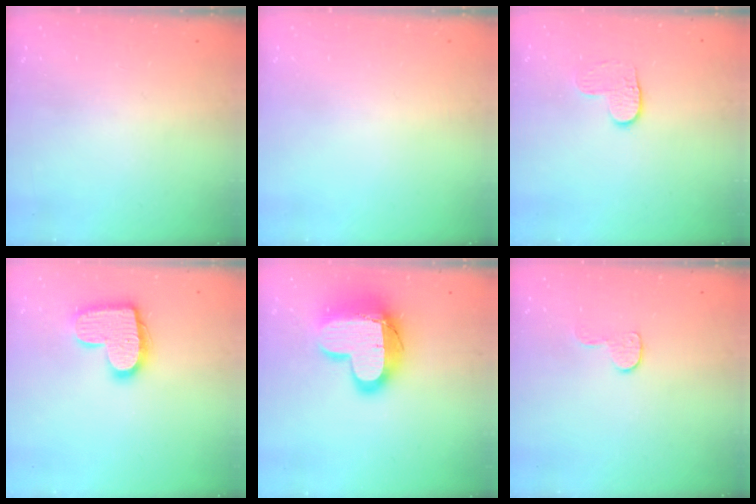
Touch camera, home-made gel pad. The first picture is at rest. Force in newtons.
{"total": 0.0}
{"total": 4.0, "press": 4.0, "slide": 0.4}
{"total": 14.5, "press": 14.5, "slide": 0.7}
{"total": 18.5, "press": 18.5, "slide": 1.2}
{"total": 6.1, "press": 6.1, "slide": 0.2}